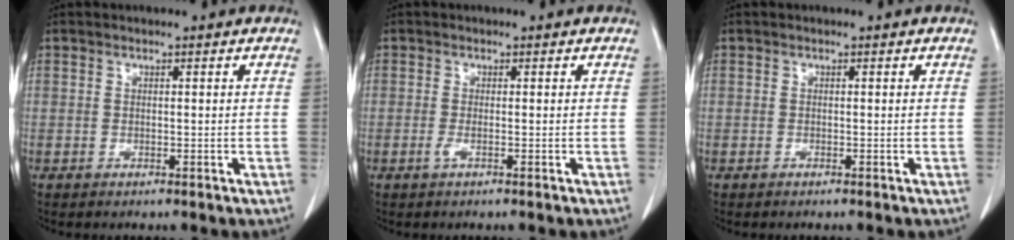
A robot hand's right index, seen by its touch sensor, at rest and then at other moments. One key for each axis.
{"total": 1.1, "fx": -0.5, "fy": -0.1, "fz": 1.0, "tx": -0.021, "ty": -0.002, "tz": -0.011}
{"total": 0.0}